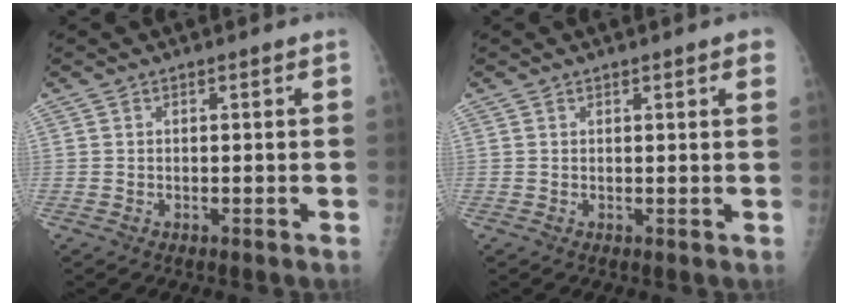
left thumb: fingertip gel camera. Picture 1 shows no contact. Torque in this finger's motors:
{"motor_torque": [-0.17, 0.00, 0.00, 0.03, 0.03]}